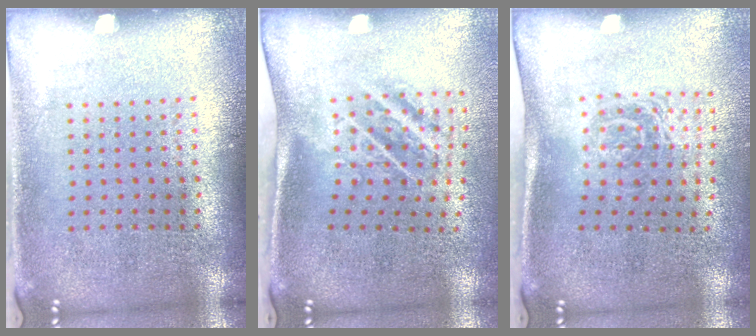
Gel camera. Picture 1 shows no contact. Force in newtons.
{"total": 1.9, "press": 1.2, "slide": 1.5}
{"total": 1.6, "press": 1.1, "slide": 1.1}